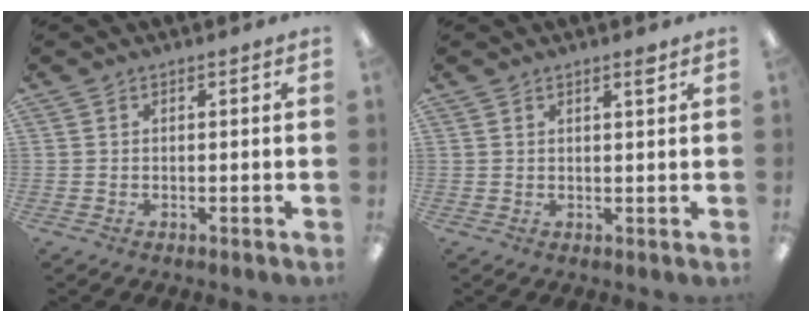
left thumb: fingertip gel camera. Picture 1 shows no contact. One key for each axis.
{"total": 2.2, "fx": 1.6, "fy": 0.2, "fz": 1.5, "tx": -0.025, "ty": -0.004, "tz": 0.025}